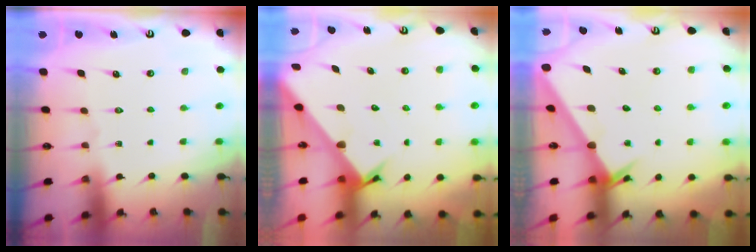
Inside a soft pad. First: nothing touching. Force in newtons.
{"total": 2.8, "press": 2.8, "slide": 0.2}
{"total": 2.5, "press": 2.5, "slide": 0.2}